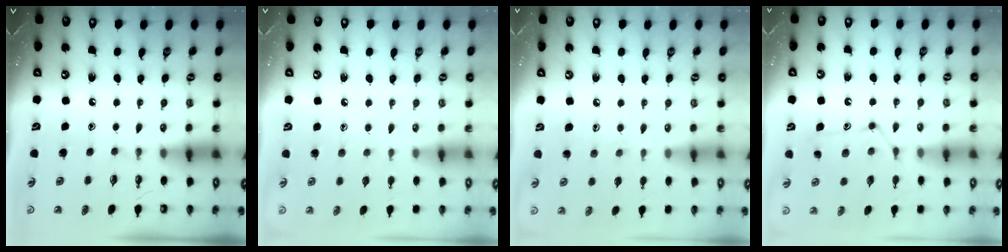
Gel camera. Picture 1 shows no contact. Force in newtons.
{"total": 6.7, "press": 6.7, "slide": 0.8}
{"total": 7.8, "press": 7.8, "slide": 0.6}
{"total": 12.5, "press": 12.5, "slide": 0.5}